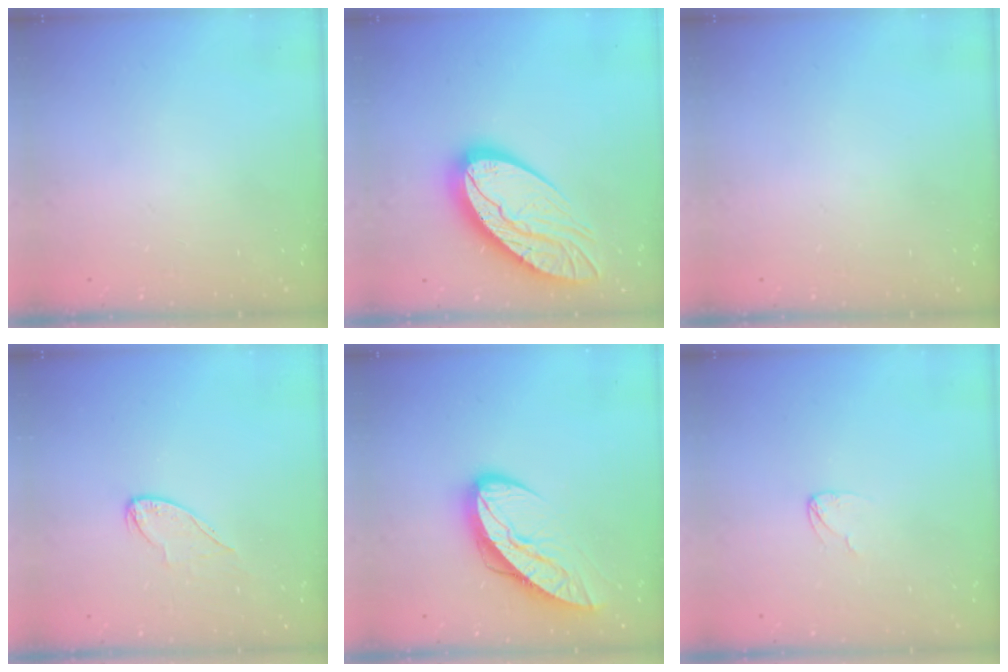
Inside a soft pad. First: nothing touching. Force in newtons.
{"total": 20.2, "press": 20.1, "slide": 1.8}
{"total": 0.0}
{"total": 6.4, "press": 6.3, "slide": 0.6}
{"total": 11.4, "press": 11.4, "slide": 0.7}
{"total": 2.7, "press": 2.7, "slide": 0.1}